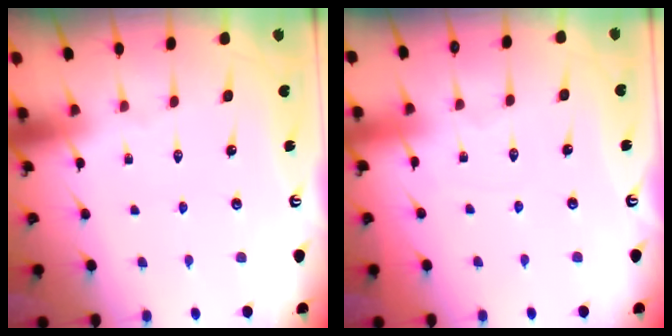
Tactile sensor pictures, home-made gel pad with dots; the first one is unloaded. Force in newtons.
{"total": 3.7, "press": 3.7, "slide": 0.4}